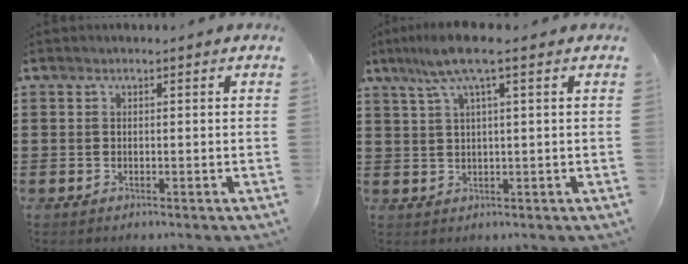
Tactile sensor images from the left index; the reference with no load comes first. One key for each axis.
{"total": 6.2, "fx": 2.7, "fy": 0.5, "fz": 5.5, "tx": -0.119, "ty": 0.004, "tz": 0.044}